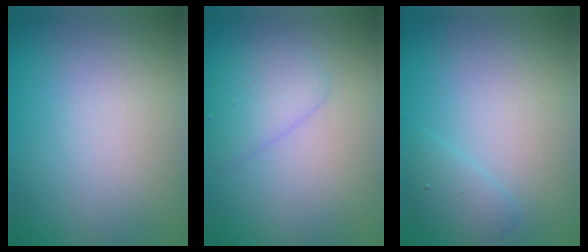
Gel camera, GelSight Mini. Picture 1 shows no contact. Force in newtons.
{"total": 2.2, "press": 2.2, "slide": 0.1}
{"total": 1.5, "press": 1.5, "slide": 0.1}